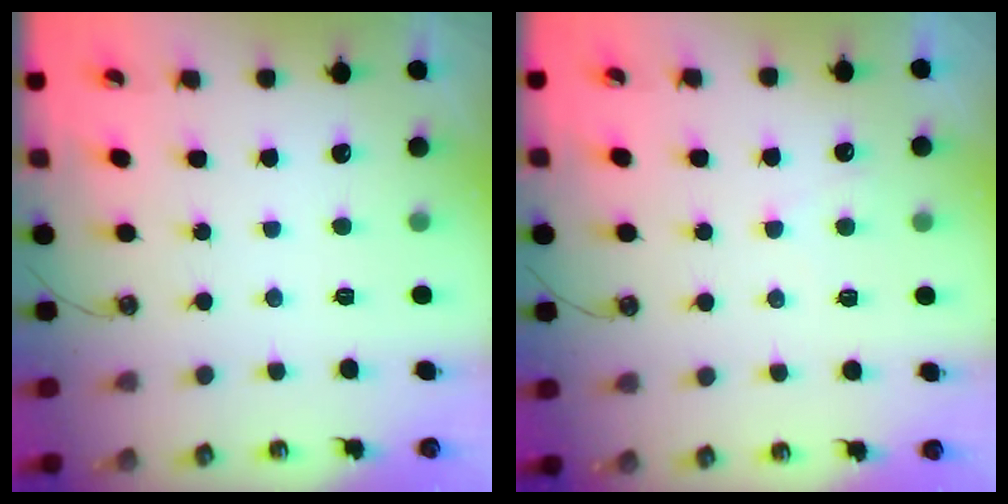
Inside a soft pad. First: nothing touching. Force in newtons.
{"total": 6.0, "press": 6.0, "slide": 0.4}